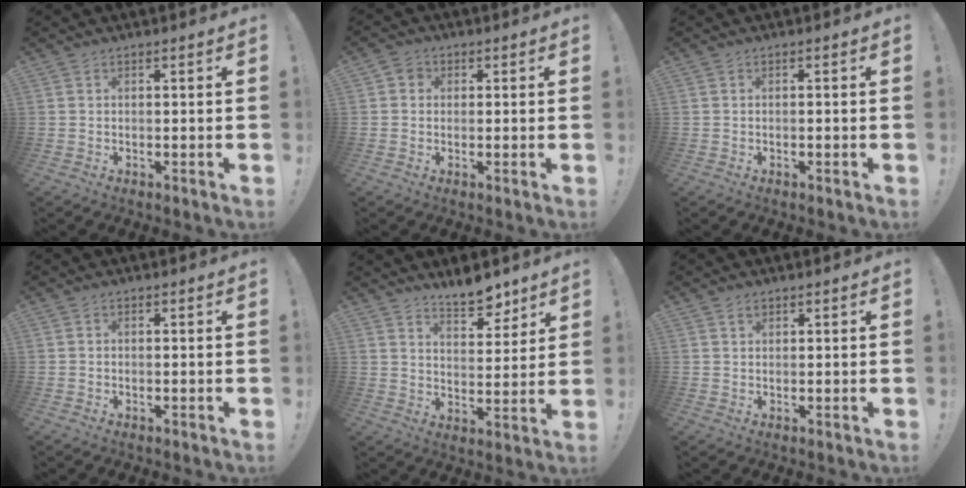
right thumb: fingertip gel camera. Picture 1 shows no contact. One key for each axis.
{"total": 3.2, "fx": 0.0, "fy": 3.0, "fz": 1.2, "tx": -0.017, "ty": 0.008, "tz": 0.002}
{"total": 0.6, "fx": -0.5, "fy": 0.1, "fz": 0.3, "tx": -0.007, "ty": 0.002, "tz": -0.008}
{"total": 0.6, "fx": -0.5, "fy": 0.2, "fz": 0.2, "tx": -0.002, "ty": 0.001, "tz": -0.009}
{"total": 8.8, "fx": 7.4, "fy": 3.2, "fz": 3.6, "tx": -0.036, "ty": -0.054, "tz": 0.132}
{"total": 1.5, "fx": 0.9, "fy": 1.1, "fz": 0.5, "tx": 0.005, "ty": -0.004, "tz": 0.015}